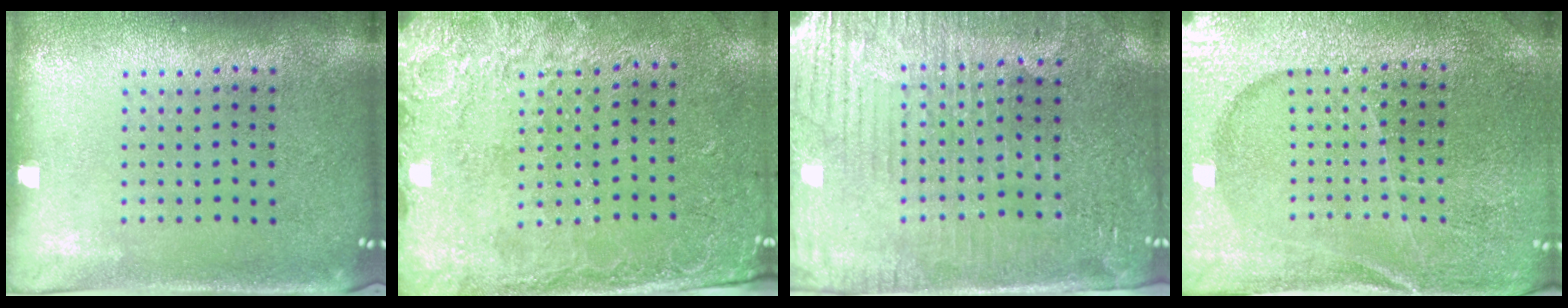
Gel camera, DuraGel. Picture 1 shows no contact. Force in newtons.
{"total": 2.6, "press": 2.1, "slide": 1.5}
{"total": 3.7, "press": 3.5, "slide": 1.4}
{"total": 3.1, "press": 3.1, "slide": 0.3}